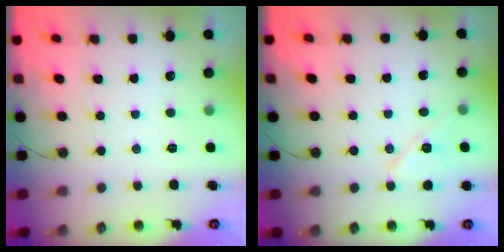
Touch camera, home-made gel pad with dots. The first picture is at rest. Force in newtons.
{"total": 9.0, "press": 8.5, "slide": 3.0}